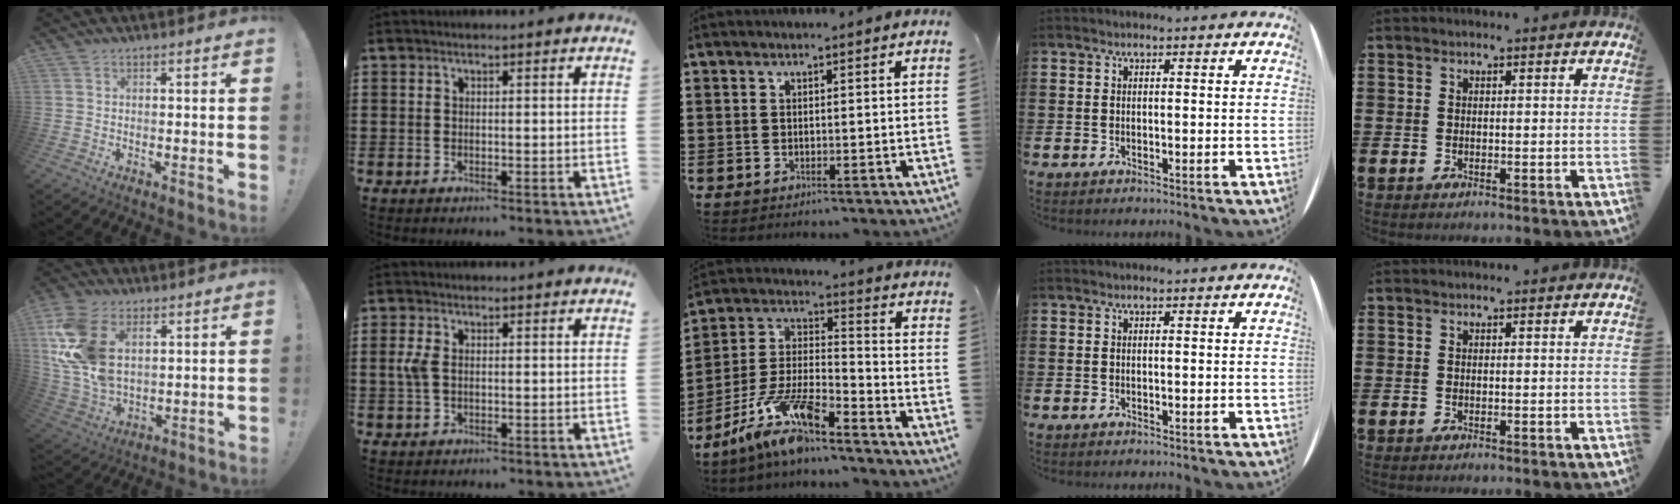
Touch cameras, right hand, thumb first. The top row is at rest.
{"thumb": {"total": 17.7, "force": [5.9, 11.5, 12.1], "torque": [-0.249, -0.025, 0.109]}, "index": {"total": 3.0, "force": [0.1, 1.7, 2.5], "torque": [-0.075, -0.001, -0.006]}, "middle": {"total": 11.4, "force": [-9.4, 1.8, 6.2], "torque": [-0.147, 0.002, -0.193]}}